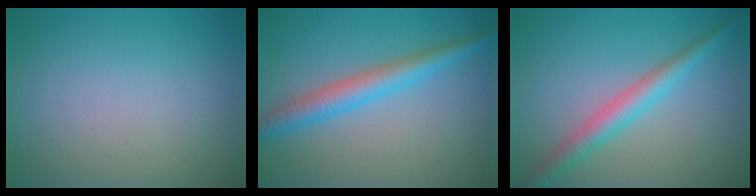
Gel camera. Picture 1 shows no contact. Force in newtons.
{"total": 3.6, "press": 3.6, "slide": 0.2}
{"total": 3.3, "press": 3.3, "slide": 0.1}